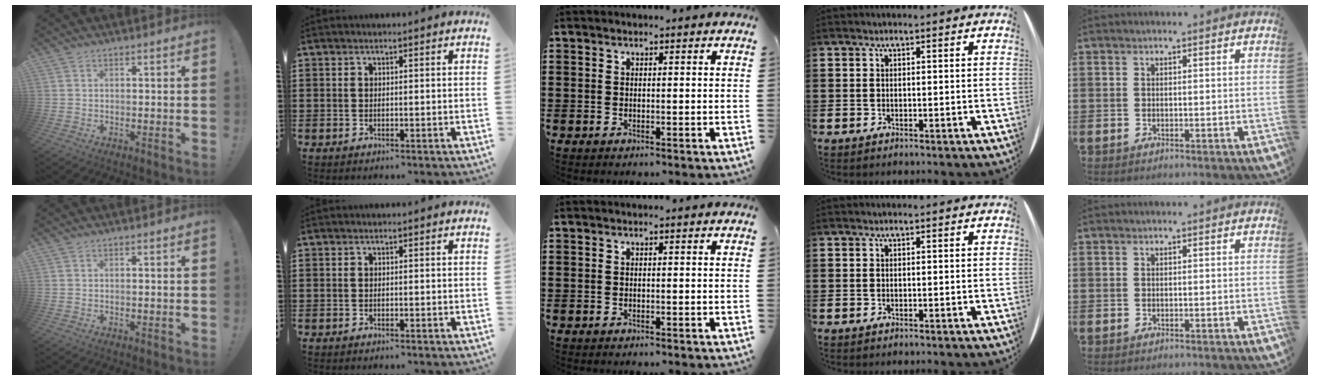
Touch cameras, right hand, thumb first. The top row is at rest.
{}